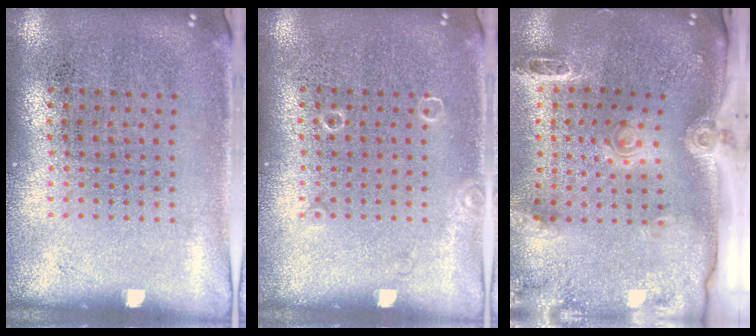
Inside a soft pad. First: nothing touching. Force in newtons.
{"total": 0.6, "press": 0.6, "slide": 0.1}
{"total": 3.0, "press": 2.1, "slide": 2.2}